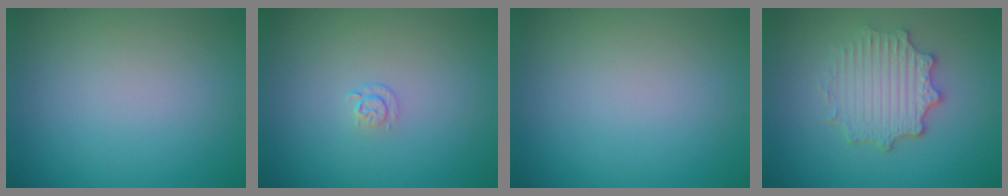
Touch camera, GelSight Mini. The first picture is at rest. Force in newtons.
{"total": 0.9, "press": 0.6, "slide": 0.6}
{"total": 0.0}
{"total": 4.2, "press": 3.5, "slide": 2.3}